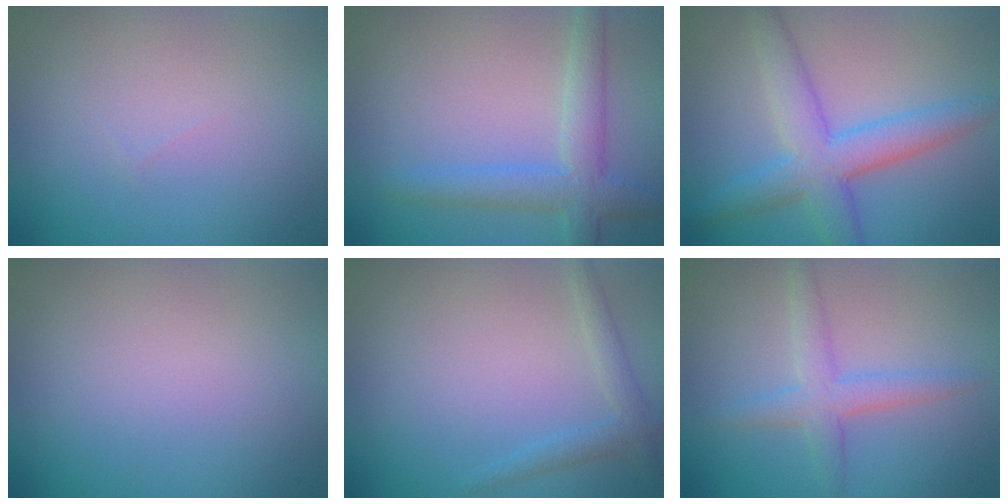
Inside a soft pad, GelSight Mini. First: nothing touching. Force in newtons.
{"total": 4.1, "press": 4.1, "slide": 0.3}
{"total": 5.9, "press": 5.9, "slide": 0.2}
{"total": 0.0}
{"total": 1.8, "press": 1.7, "slide": 0.1}
{"total": 2.9, "press": 2.9, "slide": 0.1}